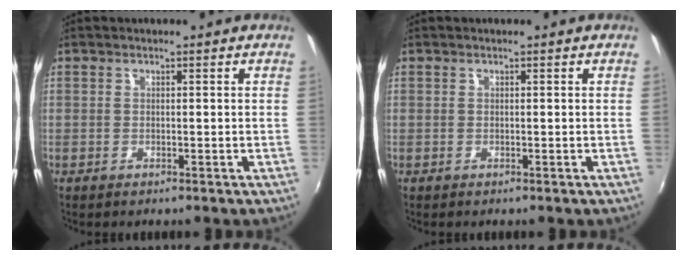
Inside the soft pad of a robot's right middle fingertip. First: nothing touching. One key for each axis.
{"total": 0.0}